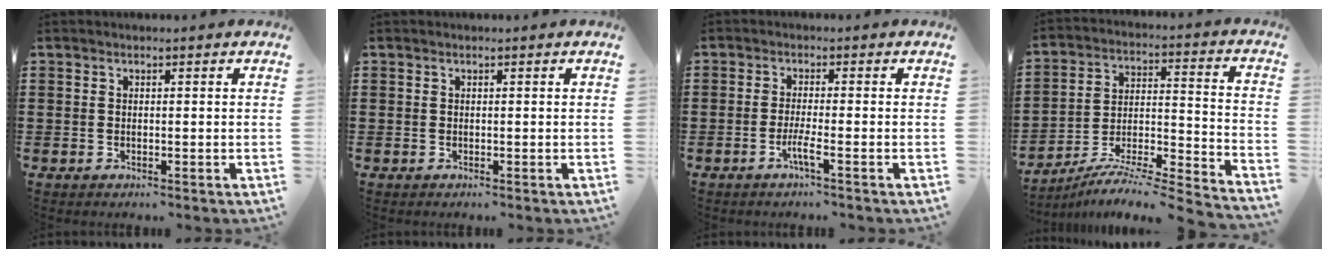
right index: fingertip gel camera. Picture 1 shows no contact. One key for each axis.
{"total": 0.0}
{"total": 3.1, "fx": -1.7, "fy": -0.1, "fz": 2.7, "tx": -0.053, "ty": -0.007, "tz": -0.034}
{"total": 7.4, "fx": -6.9, "fy": -0.2, "fz": 2.9, "tx": -0.043, "ty": -0.006, "tz": -0.140}